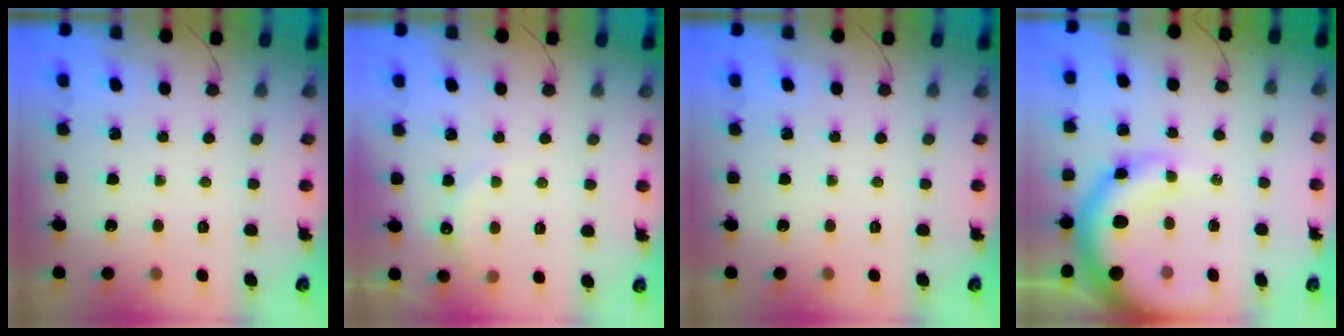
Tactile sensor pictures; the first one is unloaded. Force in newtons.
{"total": 6.8, "press": 6.8, "slide": 1.1}
{"total": 0.0}
{"total": 11.5, "press": 11.1, "slide": 2.8}